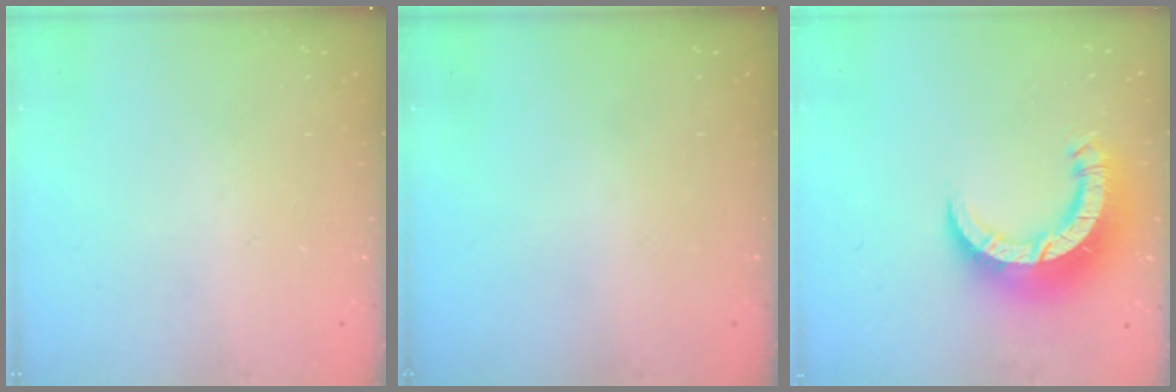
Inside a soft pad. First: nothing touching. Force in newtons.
{"total": 0.0}
{"total": 14.4, "press": 14.3, "slide": 1.5}